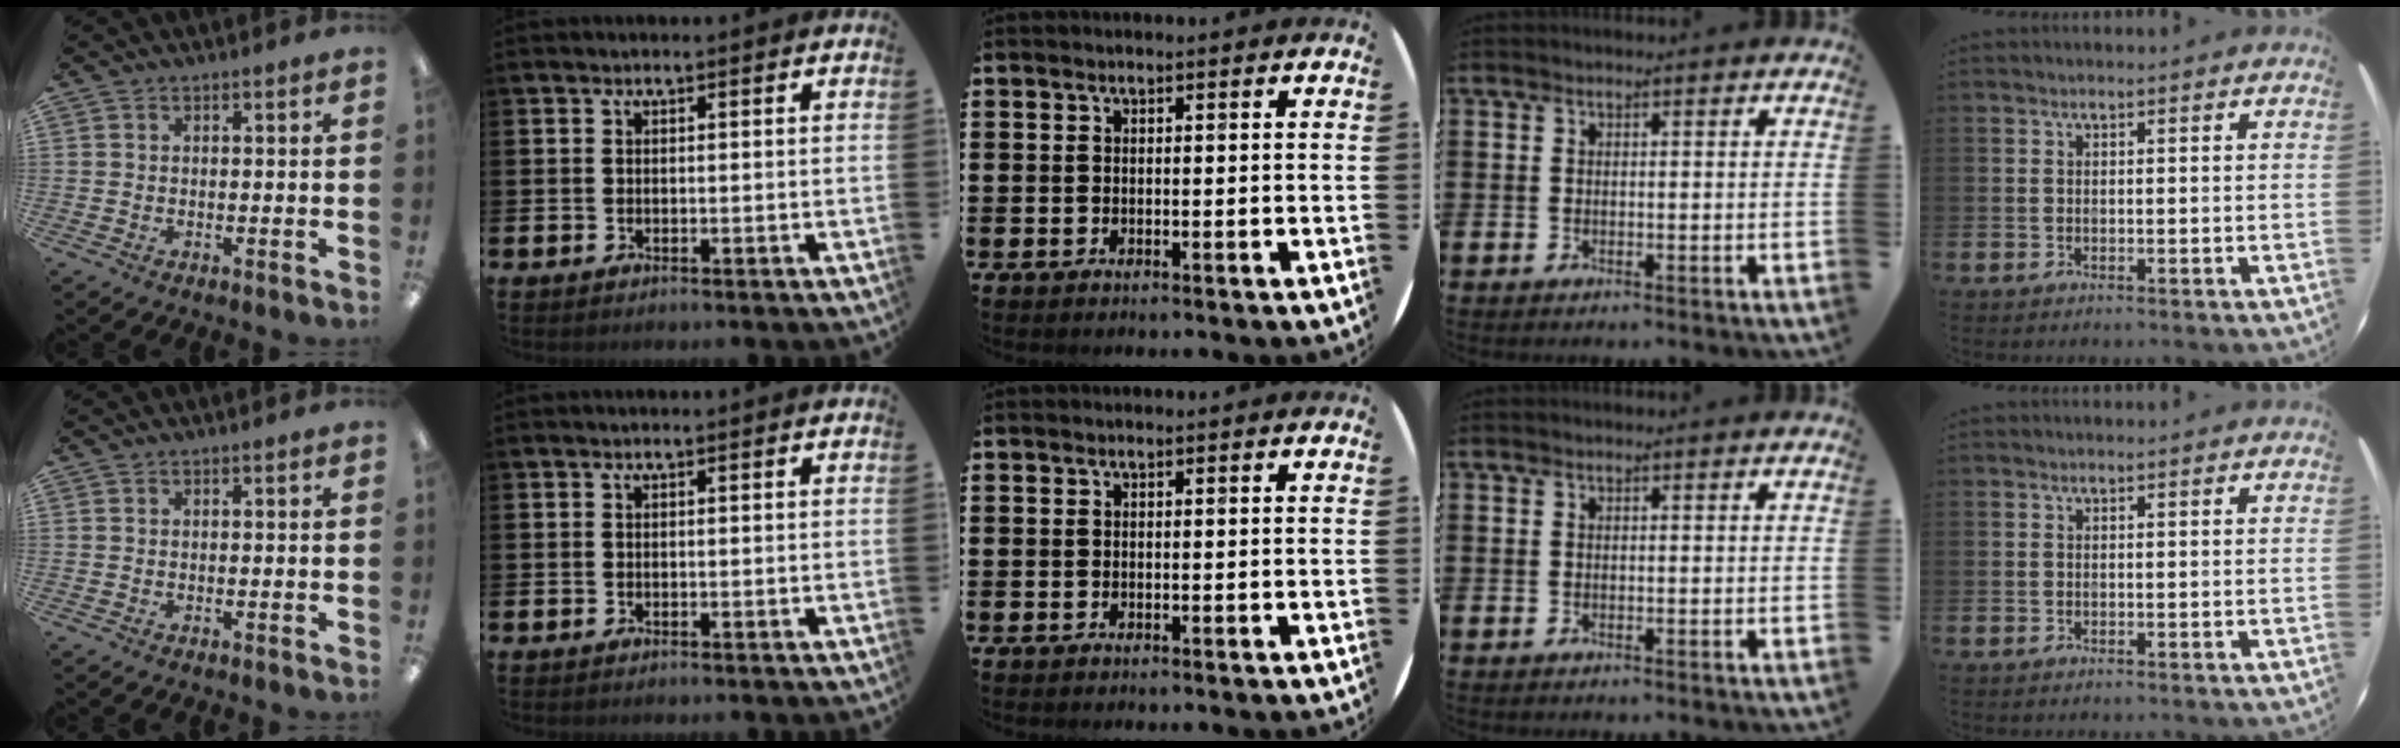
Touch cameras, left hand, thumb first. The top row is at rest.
{}